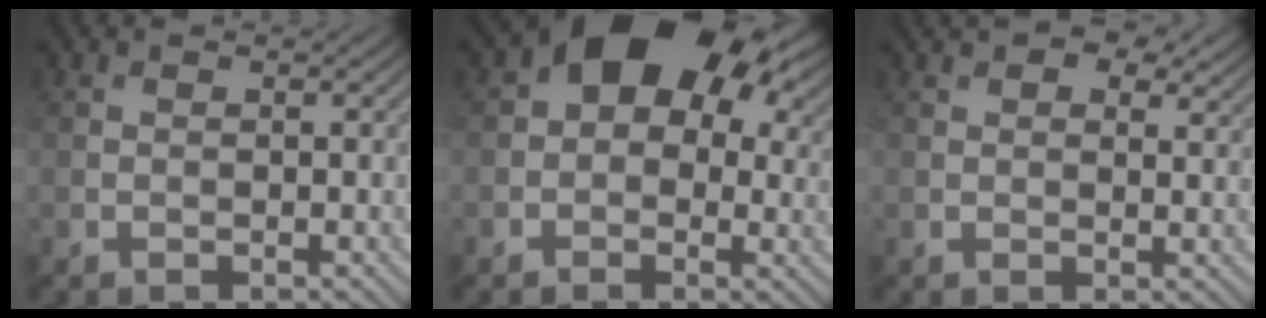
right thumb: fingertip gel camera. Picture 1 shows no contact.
{"total": 13.3, "force": [4.2, 9.2, 8.6], "torque": [-0.112, 0.009, 0.073]}
{"total": 7.9, "force": [5.0, 4.1, 4.4], "torque": [-0.078, 0.009, 0.073]}